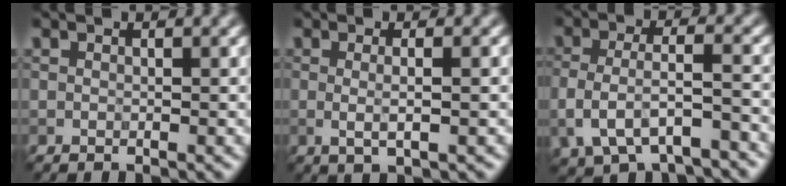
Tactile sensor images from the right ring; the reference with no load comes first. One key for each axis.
{"total": 2.5, "fx": 0.0, "fy": 0.6, "fz": 2.5, "tx": -0.041, "ty": -0.005, "tz": -0.004}
{"total": 6.2, "fx": -2.8, "fy": 3.0, "fz": 4.7, "tx": -0.094, "ty": -0.007, "tz": -0.052}